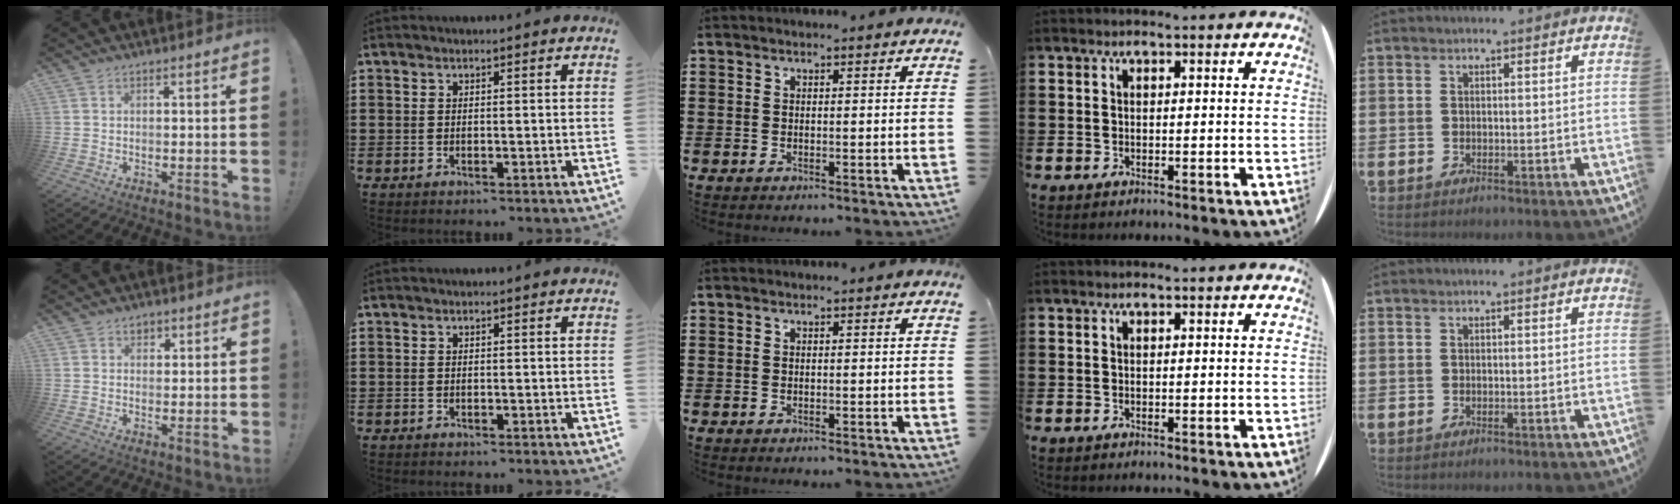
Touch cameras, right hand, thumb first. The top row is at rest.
{"thumb": {"total": 2.1, "force": [1.3, 1.6, 0.5], "torque": [0.009, -0.009, 0.018]}}